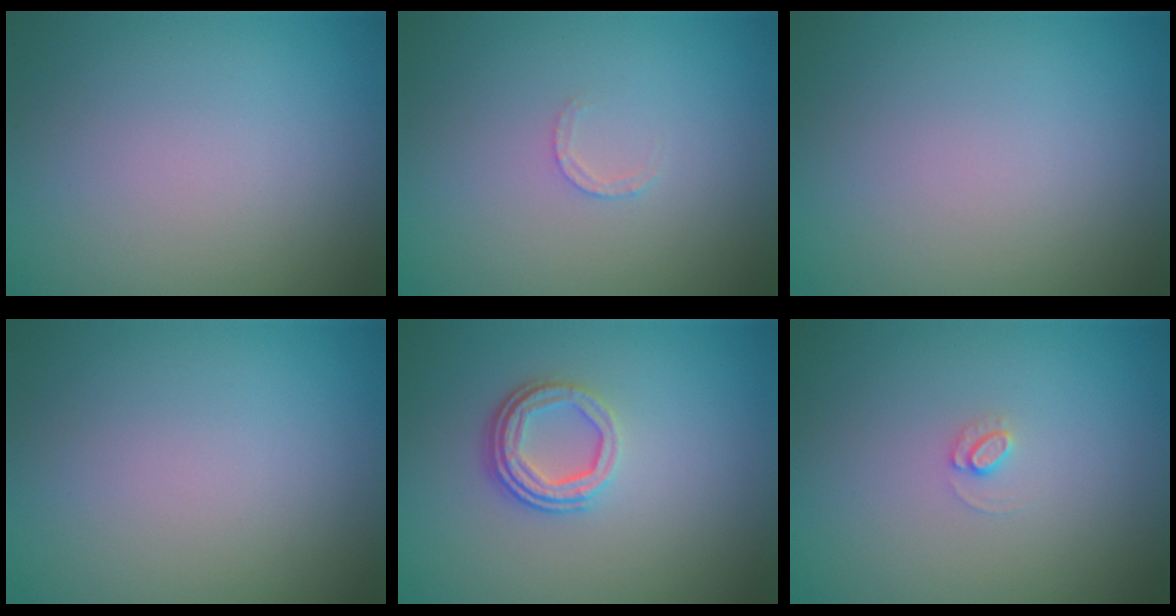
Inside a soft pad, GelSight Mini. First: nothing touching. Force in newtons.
{"total": 0.9, "press": 0.9, "slide": 0.2}
{"total": 0.0}
{"total": 0.0}
{"total": 3.3, "press": 2.5, "slide": 2.1}
{"total": 0.9, "press": 0.9, "slide": 0.1}